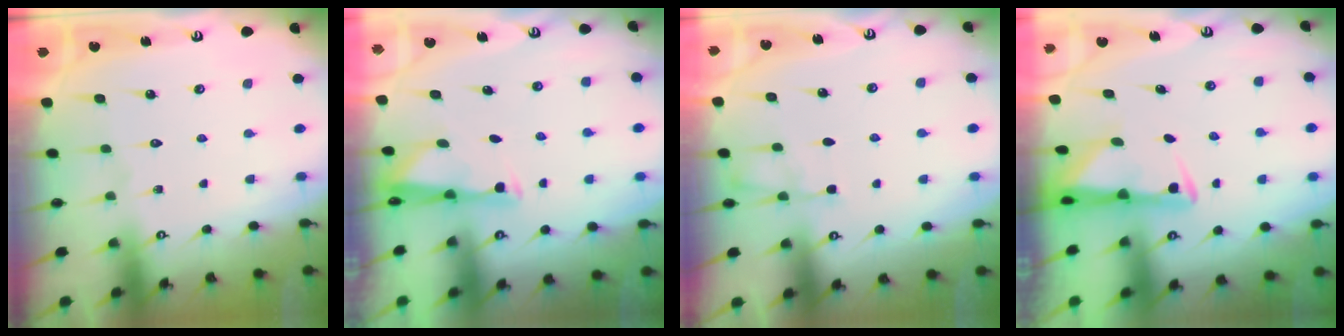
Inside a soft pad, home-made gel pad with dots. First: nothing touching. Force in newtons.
{"total": 2.9, "press": 2.9, "slide": 0.5}
{"total": 4.0, "press": 4.0, "slide": 0.6}
{"total": 2.9, "press": 2.8, "slide": 0.6}